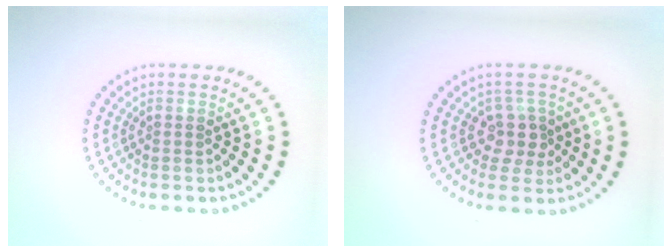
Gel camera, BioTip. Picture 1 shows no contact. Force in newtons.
{"total": 2.5, "press": 2.0, "slide": 1.4}